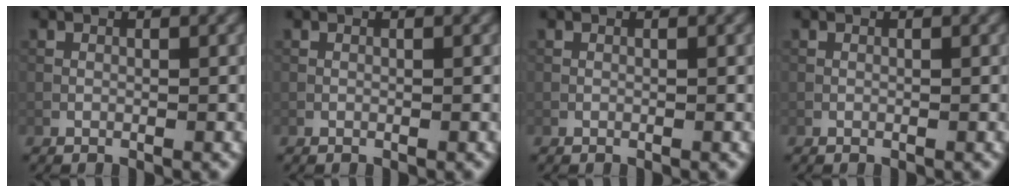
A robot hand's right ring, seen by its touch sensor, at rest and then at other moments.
{"total": 0.0}
{"total": 0.0}
{"total": 0.0}